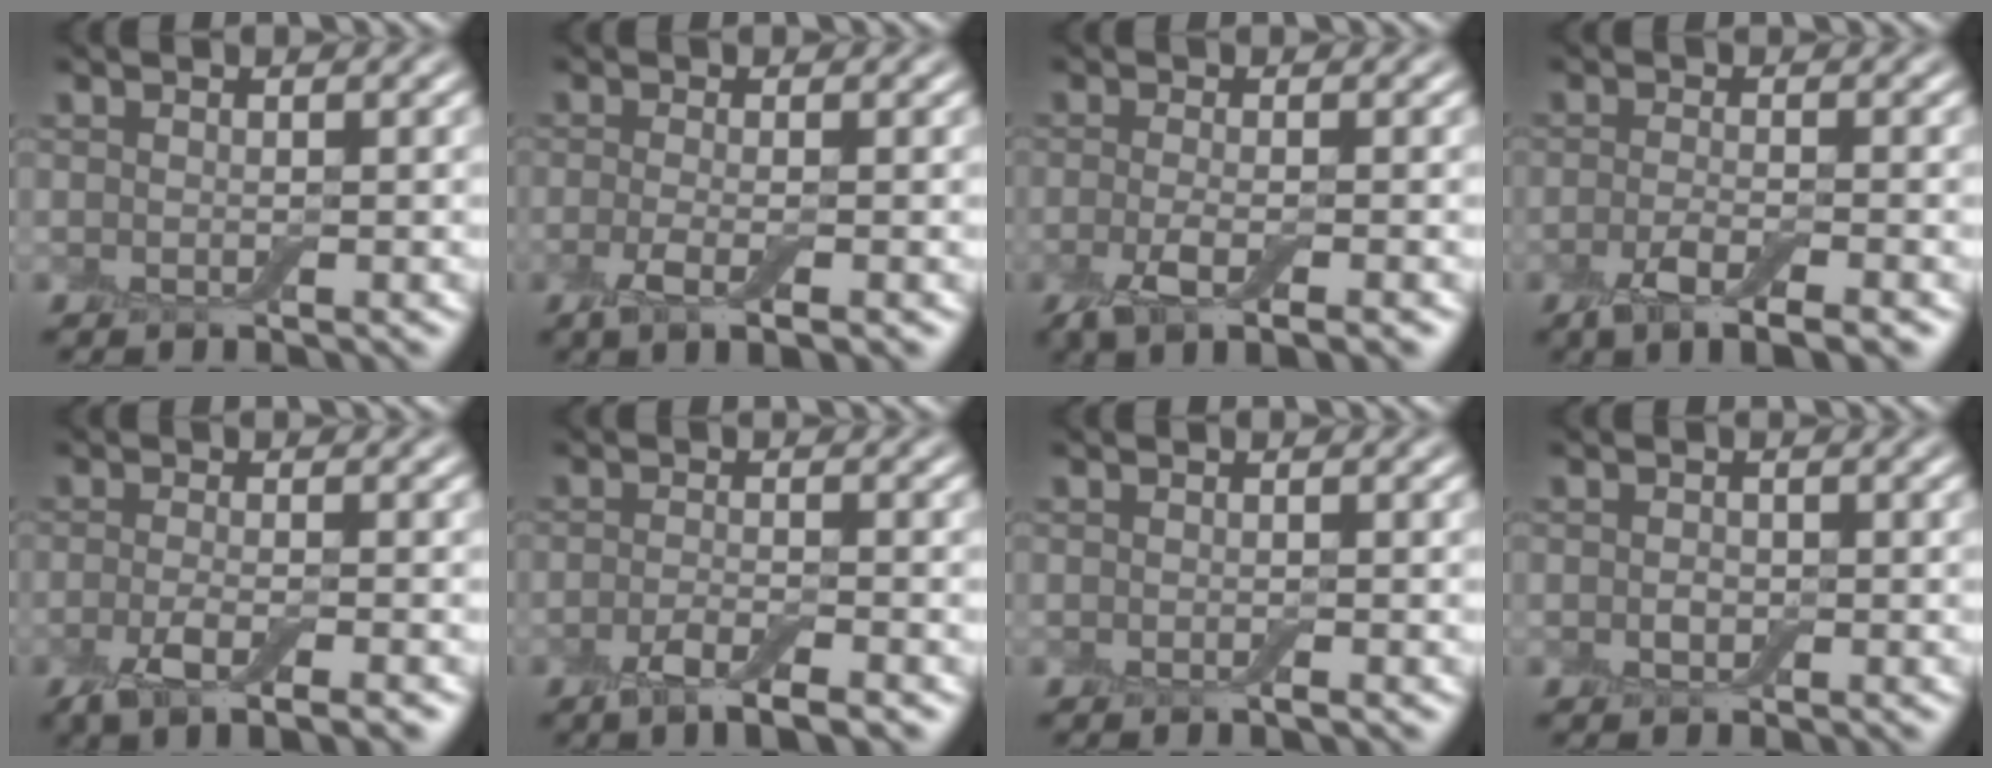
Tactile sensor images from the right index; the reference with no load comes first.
{"total": 2.9, "force": [-0.9, 0.8, 2.6], "torque": [-0.052, -0.009, -0.022]}
{"total": 4.1, "force": [-1.7, 1.3, 3.5], "torque": [-0.067, -0.011, -0.035]}
{"total": 4.0, "force": [-2.2, 1.1, 3.2], "torque": [-0.061, -0.011, -0.043]}
{"total": 4.4, "force": [-2.1, 1.3, 3.6], "torque": [-0.065, -0.011, -0.042]}
{"total": 3.2, "force": [-1.9, 0.8, 2.5], "torque": [-0.050, -0.005, -0.040]}
{"total": 0.5, "force": [-0.2, 0.0, 0.5], "torque": [-0.008, -0.001, -0.004]}
{"total": 0.9, "force": [-0.2, 0.7, 0.6], "torque": [-0.011, -0.002, -0.006]}